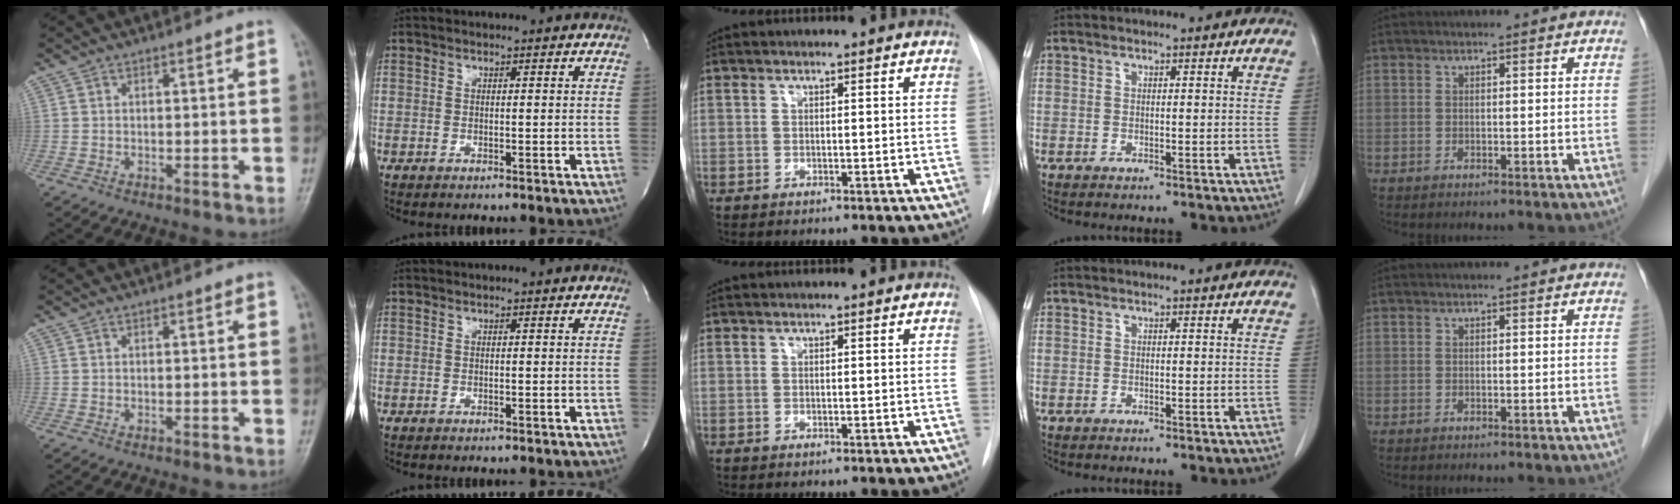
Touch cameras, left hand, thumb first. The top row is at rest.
{}